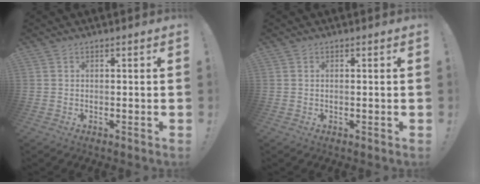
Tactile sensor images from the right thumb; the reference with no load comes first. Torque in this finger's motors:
{"motor_torque": [0.03, 0.13, -0.22, 0.03, 0.05]}